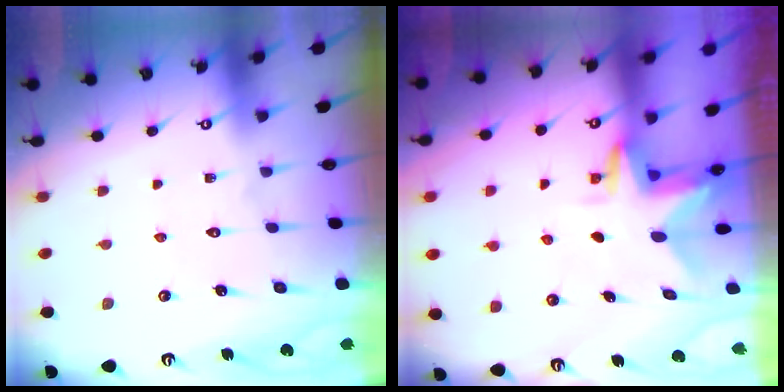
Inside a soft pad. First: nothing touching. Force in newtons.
{"total": 2.9, "press": 2.9, "slide": 0.3}